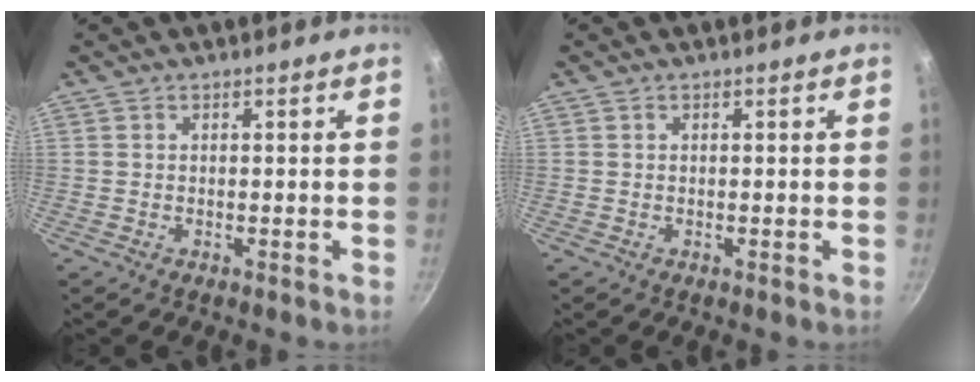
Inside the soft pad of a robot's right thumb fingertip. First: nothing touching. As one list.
[{"total": 0.0}]